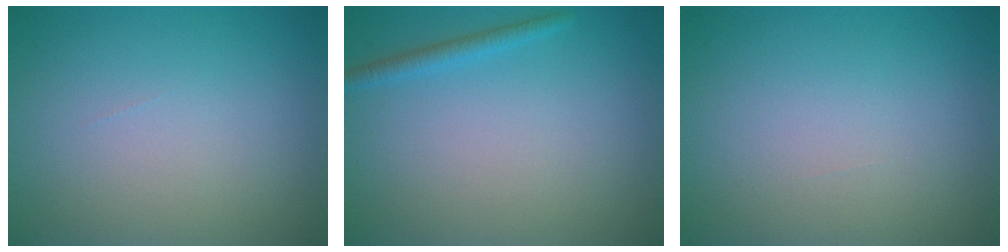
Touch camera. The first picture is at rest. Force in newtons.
{"total": 1.3, "press": 1.3, "slide": 0.0}
{"total": 0.0}